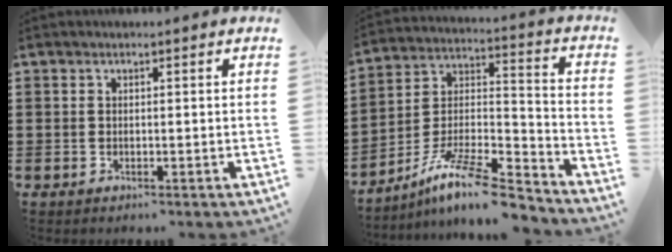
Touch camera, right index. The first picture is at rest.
{"total": 11.5, "force": [-9.2, 2.0, 6.7], "torque": [-0.119, 0.017, -0.176]}